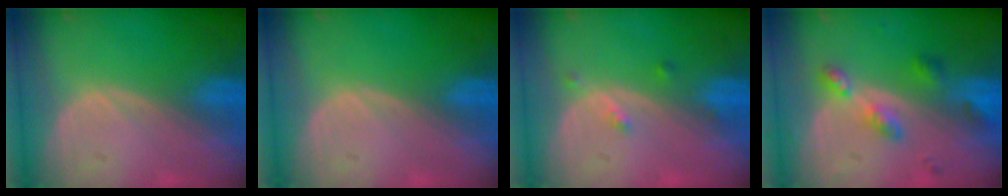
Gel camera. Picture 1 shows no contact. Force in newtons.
{"total": 0.0}
{"total": 1.9, "press": 1.5, "slide": 1.0}
{"total": 4.8, "press": 4.8, "slide": 0.1}